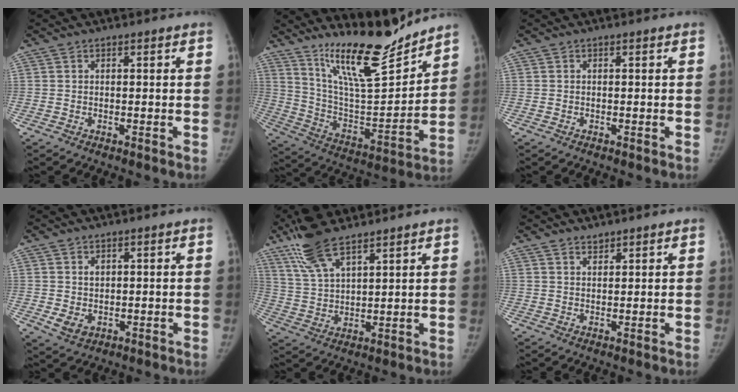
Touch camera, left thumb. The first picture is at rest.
{"total": 19.2, "force": [15.8, 3.8, 10.2], "torque": [-0.130, -0.112, 0.277]}
{"total": 0.0}
{"total": 4.1, "force": [0.4, 3.2, 2.4], "torque": [-0.031, -0.010, 0.020]}
{"total": 11.0, "force": [7.9, 3.5, 6.8], "torque": [-0.129, -0.026, 0.162]}
{"total": 1.7, "force": [1.5, 0.6, 0.4], "torque": [0.001, -0.011, 0.026]}